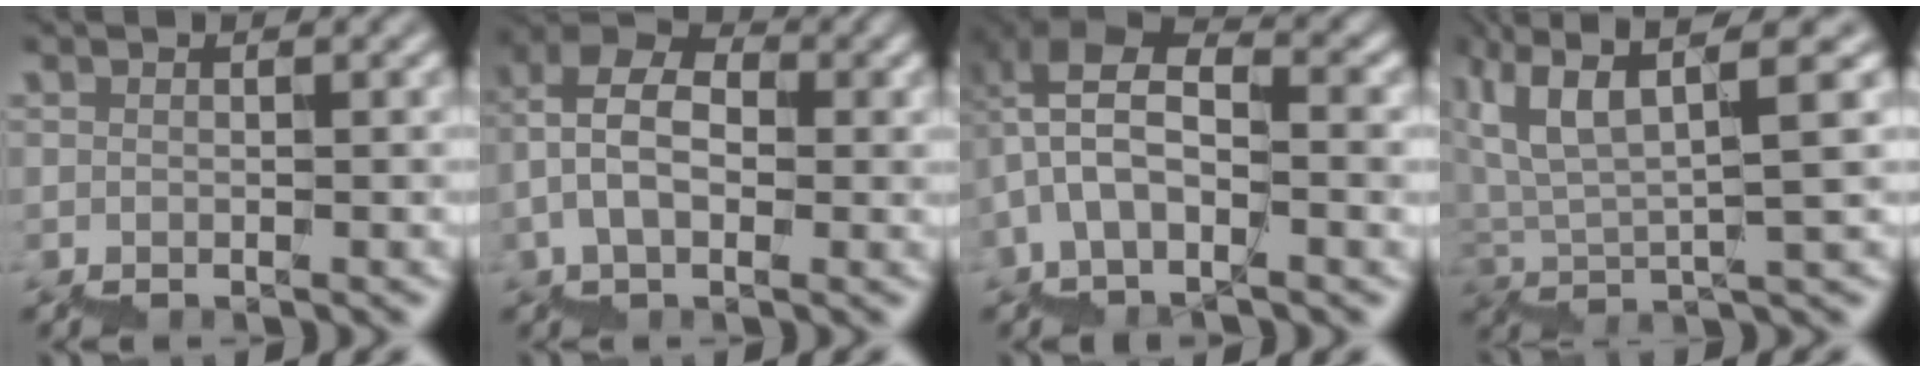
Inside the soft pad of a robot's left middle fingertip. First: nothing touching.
{"total": 4.9, "force": [0.6, 2.8, 4.0], "torque": [-0.085, 0.033, -0.001]}
{"total": 7.7, "force": [-0.9, 4.3, 6.3], "torque": [-0.117, 0.031, -0.012]}
{"total": 6.6, "force": [4.4, 0.7, 4.9], "torque": [-0.087, 0.019, 0.082]}